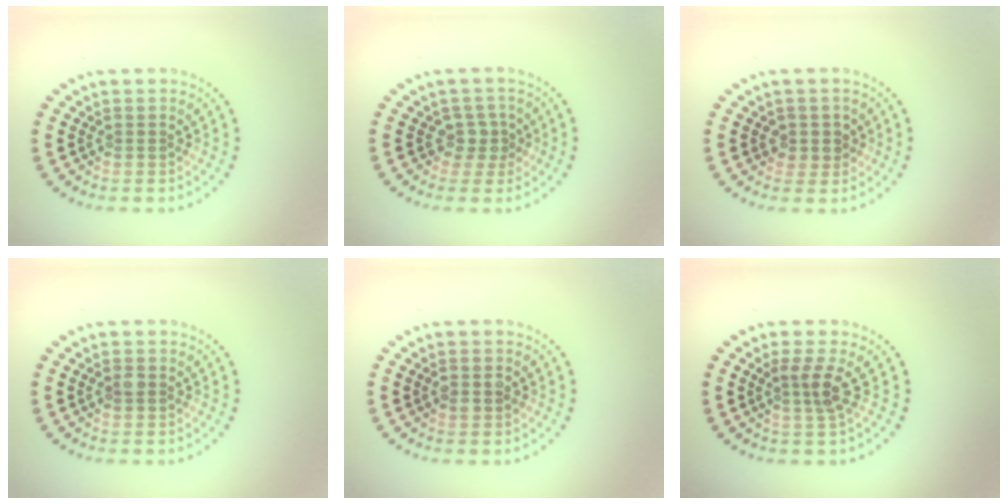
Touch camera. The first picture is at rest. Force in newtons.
{"total": 2.0, "press": 1.6, "slide": 1.2}
{"total": 1.8, "press": 1.5, "slide": 0.9}
{"total": 1.0, "press": 1.0, "slide": 0.0}
{"total": 1.8, "press": 1.8, "slide": 0.1}
{"total": 2.4, "press": 1.8, "slide": 1.5}